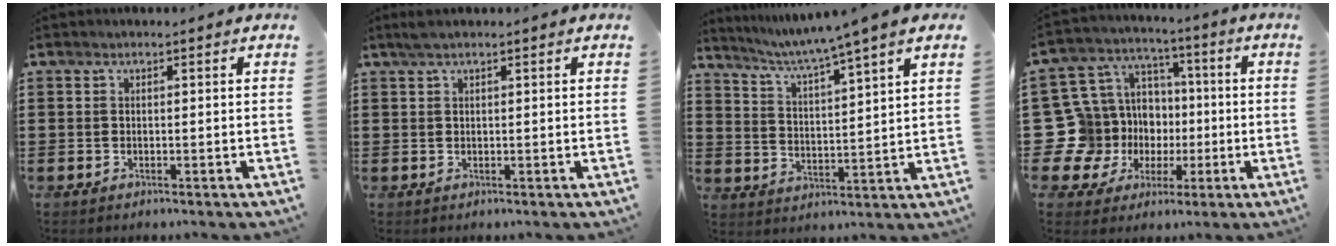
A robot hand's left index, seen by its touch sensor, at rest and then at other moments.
{"total": 1.5, "force": [0.9, 0.2, 1.1], "torque": [-0.023, 0.003, 0.016]}
{"total": 4.9, "force": [4.0, -1.3, 2.5], "torque": [-0.066, -0.034, 0.059]}
{"total": 13.7, "force": [-2.3, 13.2, 2.7], "torque": [-0.131, -0.003, -0.008]}